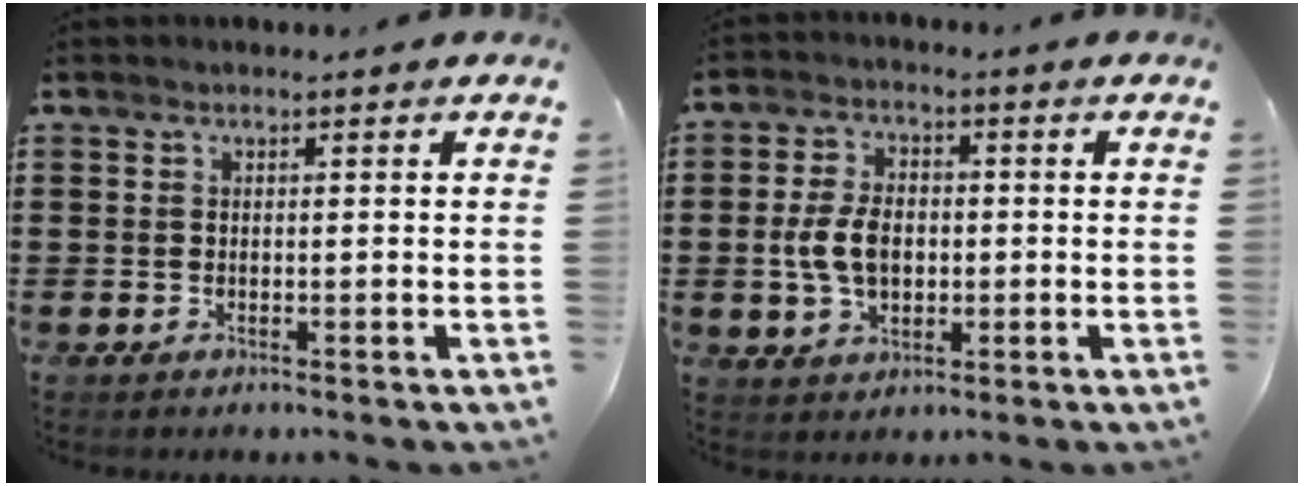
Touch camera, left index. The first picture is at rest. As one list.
[{"total": 6.6, "force": [-0.4, 4.3, 5.0], "torque": [-0.124, 0.003, -0.016]}]